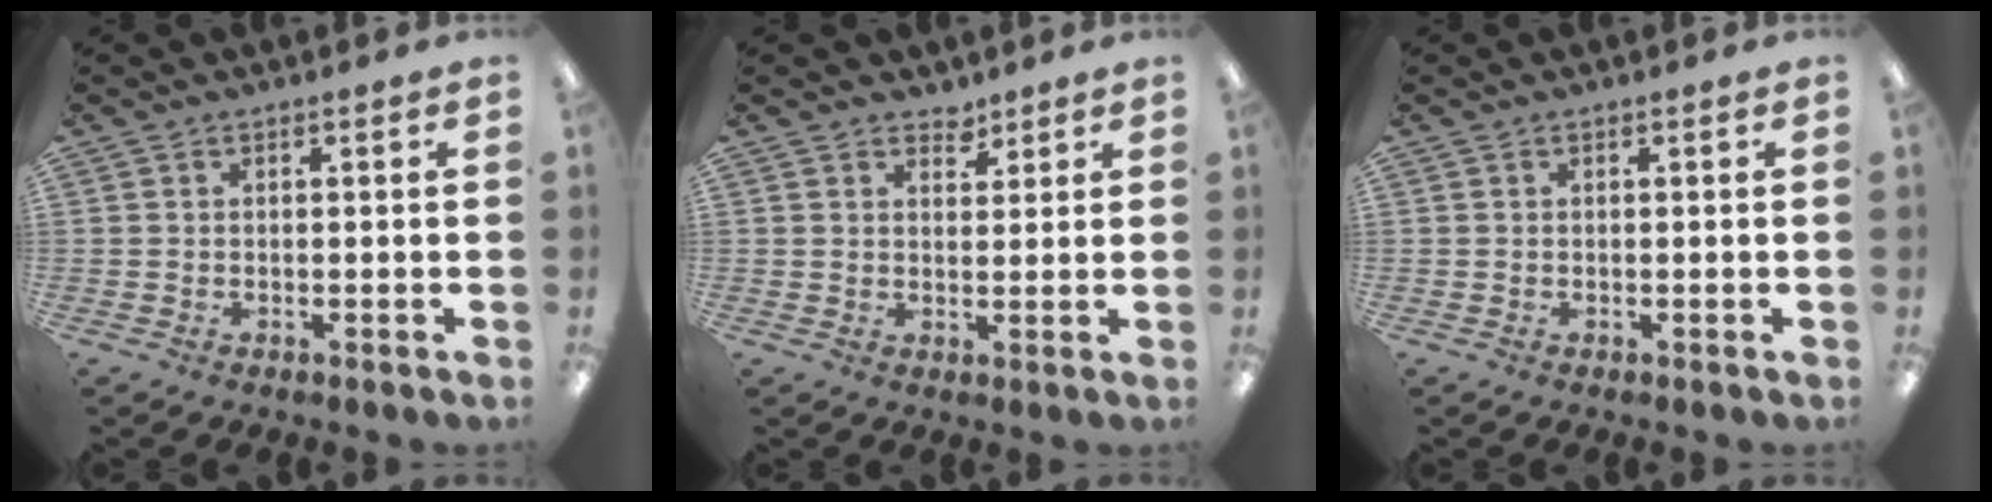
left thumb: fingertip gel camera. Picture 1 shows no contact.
{"total": 3.2, "force": [2.7, 1.7, 0.4], "torque": [0.010, -0.020, 0.047]}
{"total": 0.0}